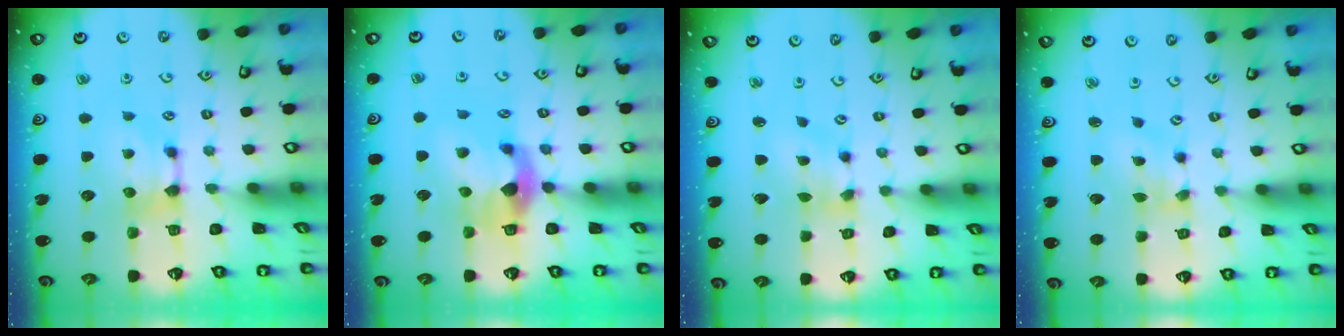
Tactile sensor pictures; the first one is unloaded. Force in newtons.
{"total": 5.5, "press": 5.2, "slide": 1.9}
{"total": 2.9, "press": 2.4, "slide": 1.6}
{"total": 1.1, "press": 0.3, "slide": 1.1}